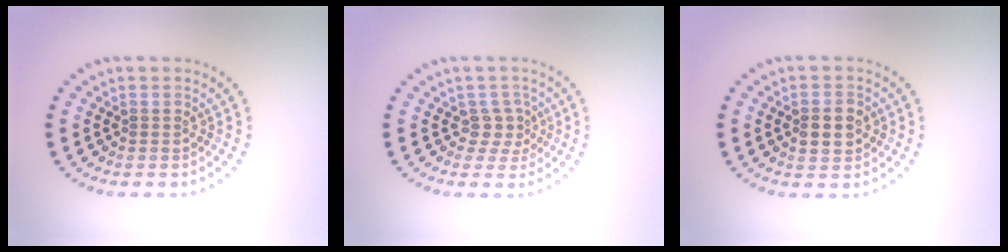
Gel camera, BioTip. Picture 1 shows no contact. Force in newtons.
{"total": 2.1, "press": 1.4, "slide": 1.5}
{"total": 2.3, "press": 2.3, "slide": 0.2}